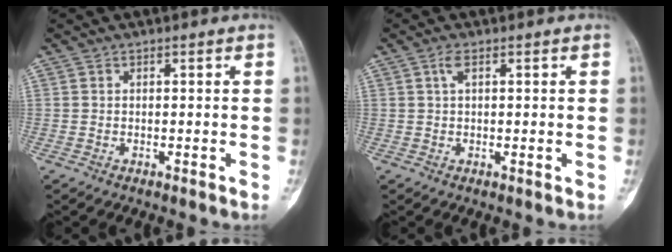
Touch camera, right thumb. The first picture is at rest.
{"total": 2.2, "force": [0.7, 0.7, 2.0], "torque": [-0.038, 0.003, 0.012]}